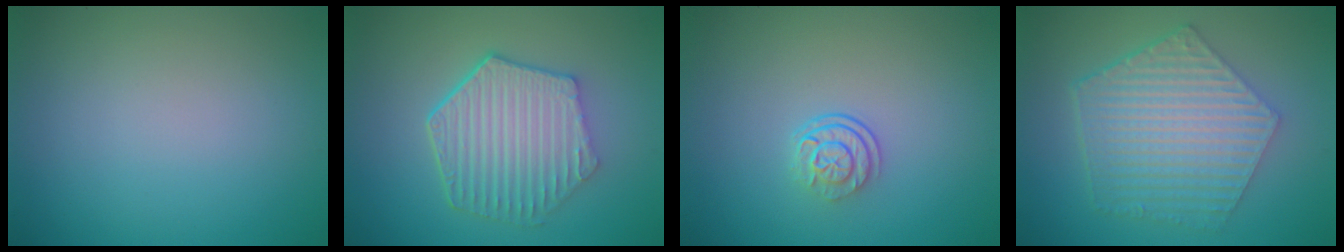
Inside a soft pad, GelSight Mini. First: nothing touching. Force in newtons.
{"total": 6.4, "press": 4.9, "slide": 4.2}
{"total": 2.5, "press": 1.8, "slide": 1.8}
{"total": 6.8, "press": 4.8, "slide": 4.7}